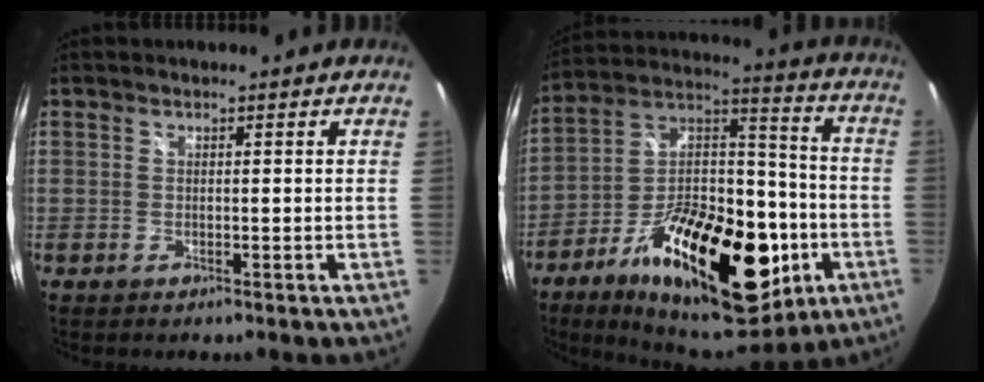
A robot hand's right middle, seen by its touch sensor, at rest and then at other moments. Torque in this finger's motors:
{"motor_torque": [1.38, -0.76, 0.96, 0.21]}